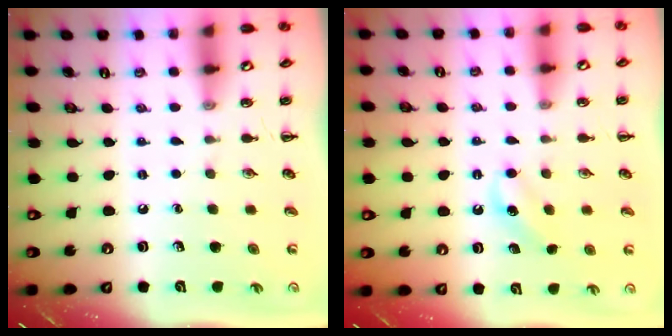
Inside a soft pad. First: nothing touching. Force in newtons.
{"total": 7.1, "press": 6.9, "slide": 1.6}